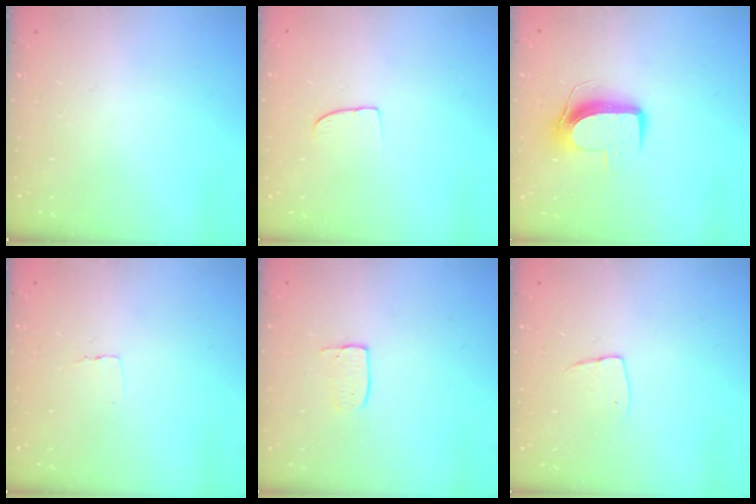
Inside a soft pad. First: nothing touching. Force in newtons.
{"total": 5.6, "press": 5.5, "slide": 0.5}
{"total": 9.5, "press": 9.5, "slide": 0.3}
{"total": 2.3, "press": 2.3, "slide": 0.1}
{"total": 3.5, "press": 3.5, "slide": 0.2}
{"total": 5.0, "press": 5.0, "slide": 0.3}